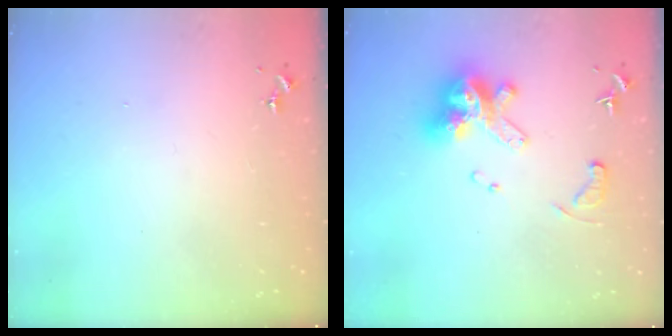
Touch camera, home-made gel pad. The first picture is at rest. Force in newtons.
{"total": 14.9, "press": 14.9, "slide": 1.3}